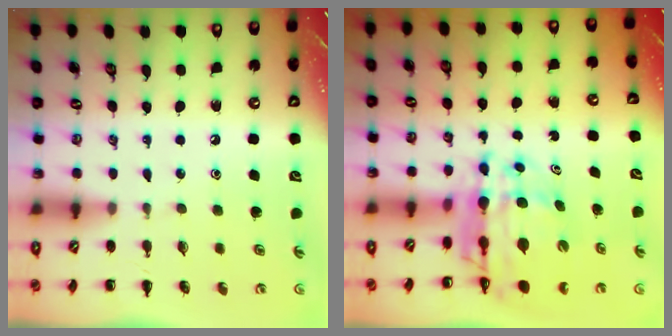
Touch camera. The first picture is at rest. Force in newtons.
{"total": 12.7, "press": 12.2, "slide": 3.5}